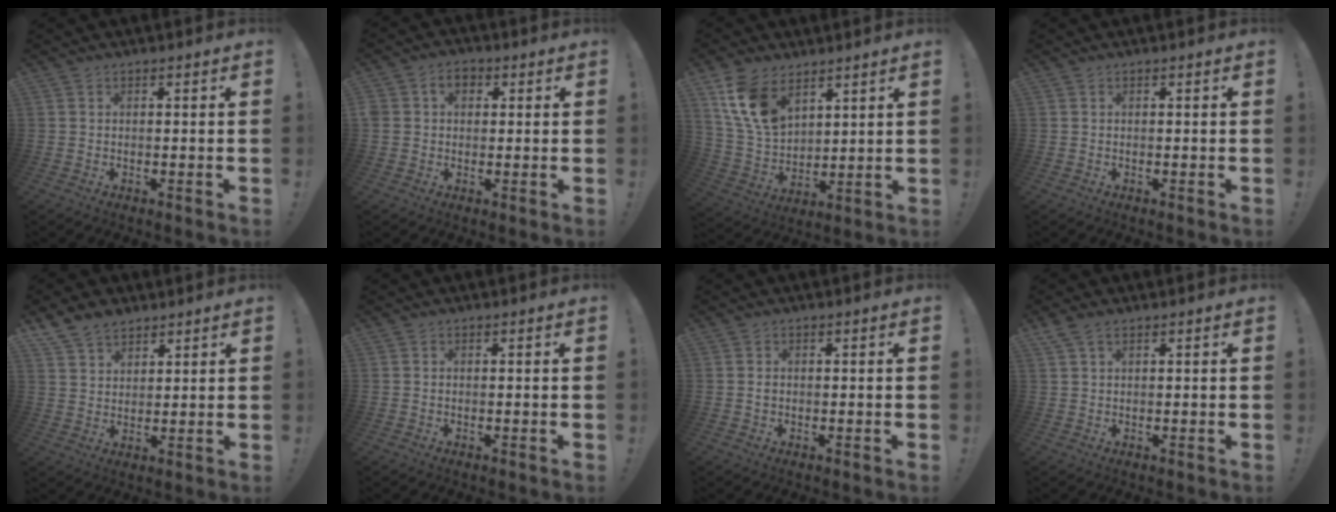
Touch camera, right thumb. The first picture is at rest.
{"total": 5.2, "force": [1.3, 4.2, 2.7], "torque": [-0.048, 0.010, 0.025]}
{"total": 13.9, "force": [8.0, 8.6, 7.5], "torque": [-0.161, -0.036, 0.155]}
{"total": 0.0}
{"total": 7.5, "force": [5.7, 4.3, 2.1], "torque": [-0.043, -0.030, 0.114]}
{"total": 0.0}
{"total": 0.7, "force": [-0.2, 0.6, 0.3], "torque": [-0.012, 0.006, -0.002]}
{"total": 2.9, "force": [1.8, 1.3, 1.8], "torque": [-0.045, -0.001, 0.036]}